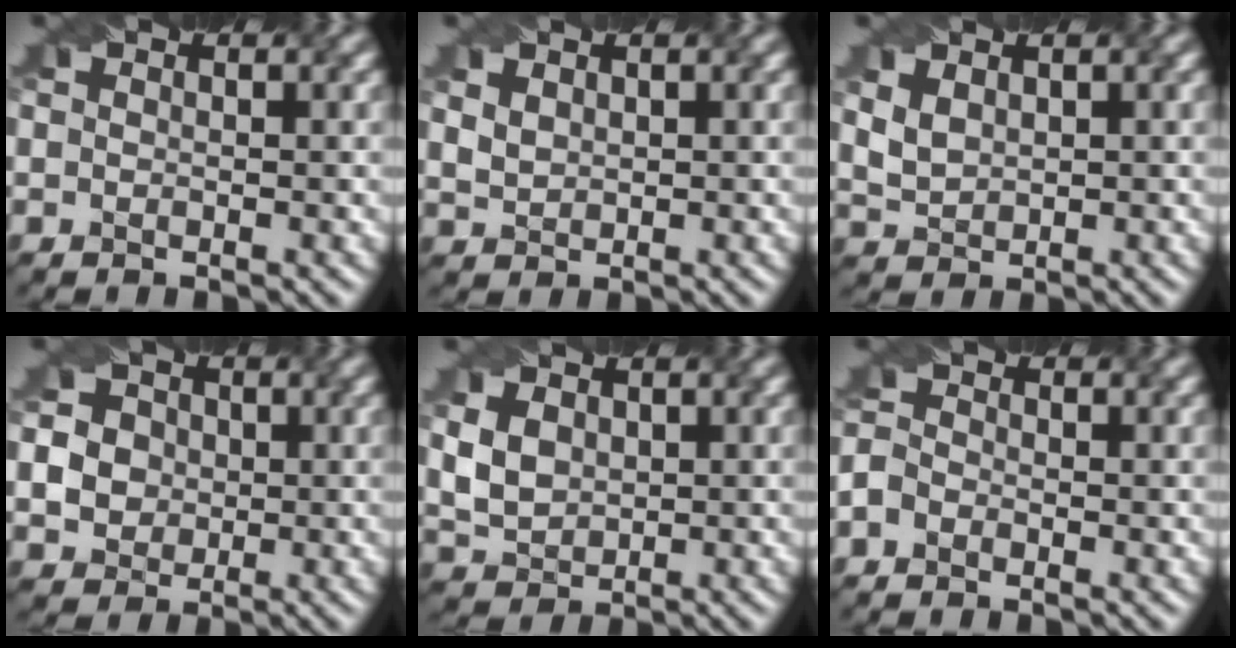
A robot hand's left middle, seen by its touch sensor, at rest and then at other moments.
{"total": 2.0, "force": [1.3, 1.2, 0.8], "torque": [-0.029, 0.006, 0.034]}
{"total": 2.4, "force": [1.2, 1.6, 1.2], "torque": [-0.041, 0.003, 0.033]}
{"total": 6.9, "force": [1.4, 6.3, 2.6], "torque": [-0.067, 0.035, 0.017]}
{"total": 3.7, "force": [0.9, 3.0, 2.1], "torque": [-0.068, 0.008, 0.022]}
{"total": 1.5, "force": [-1.2, 0.8, 0.5], "torque": [-0.016, 0.008, -0.020]}